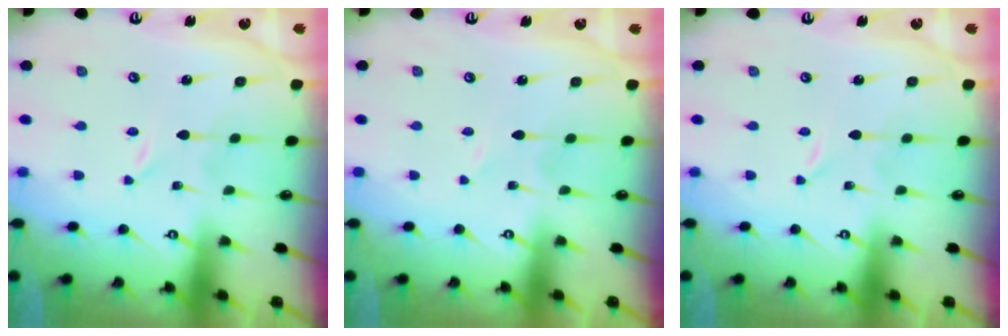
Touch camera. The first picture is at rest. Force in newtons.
{"total": 0.8, "press": 0.8, "slide": 0.2}
{"total": 0.0}